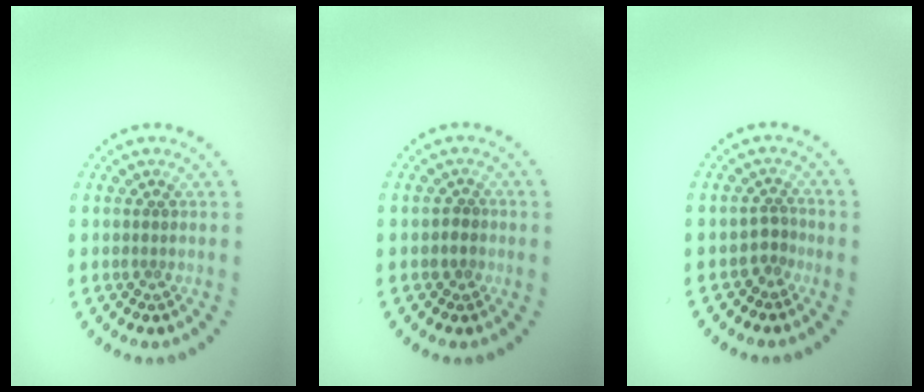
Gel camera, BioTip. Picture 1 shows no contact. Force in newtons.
{"total": 1.0, "press": 0.8, "slide": 0.7}
{"total": 1.4, "press": 1.1, "slide": 0.9}